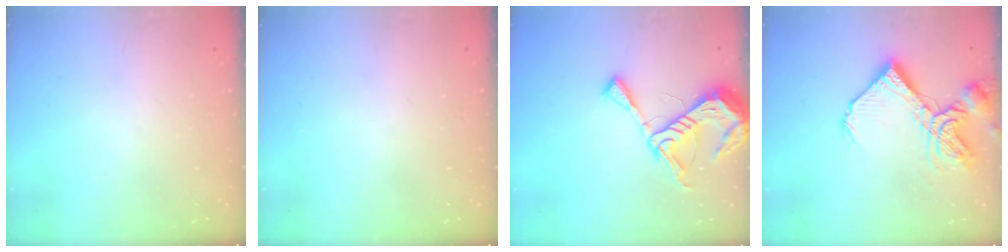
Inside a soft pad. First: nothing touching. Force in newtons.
{"total": 0.0}
{"total": 10.5, "press": 10.4, "slide": 1.1}
{"total": 13.2, "press": 13.1, "slide": 1.4}